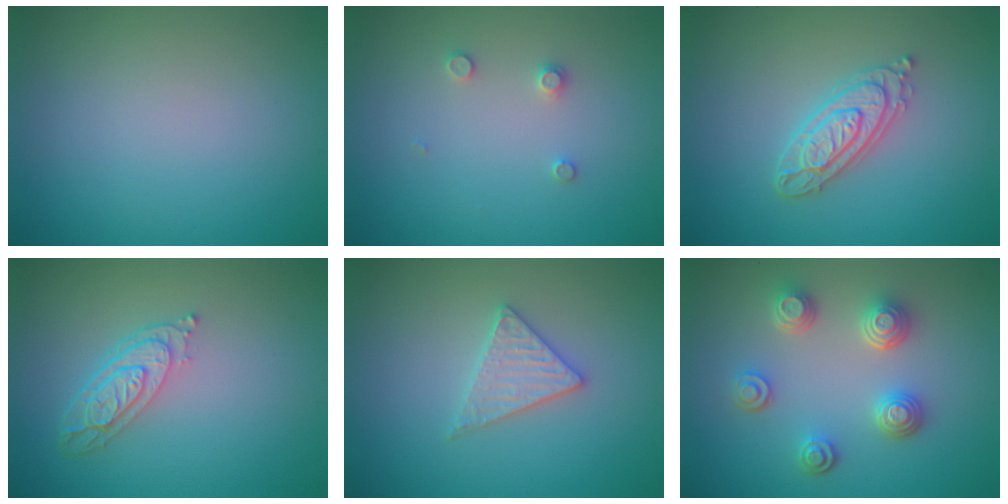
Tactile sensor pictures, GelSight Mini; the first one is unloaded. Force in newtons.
{"total": 1.0, "press": 1.0, "slide": 0.2}
{"total": 3.0, "press": 2.9, "slide": 0.6}
{"total": 3.9, "press": 3.0, "slide": 2.5}
{"total": 2.6, "press": 2.6, "slide": 0.3}
{"total": 4.1, "press": 3.4, "slide": 2.3}